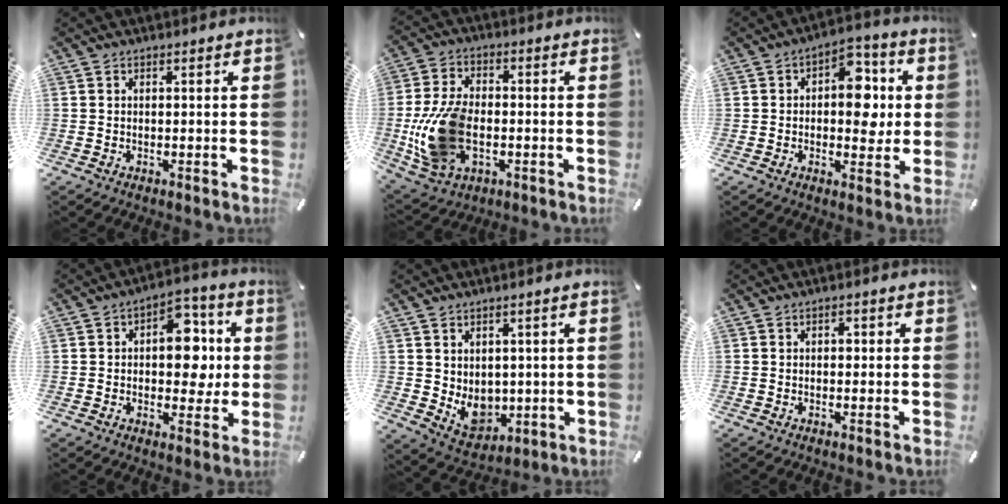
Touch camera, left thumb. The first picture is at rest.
{"total": 15.8, "force": [-3.2, 10.5, 11.4], "torque": [-0.253, 0.005, -0.054]}
{"total": 11.4, "force": [1.1, 7.6, 8.4], "torque": [-0.096, -0.004, 0.015]}
{"total": 12.2, "force": [0.9, 8.4, 8.8], "torque": [-0.104, 0.001, 0.015]}
{"total": 7.1, "force": [1.1, 6.5, 2.6], "torque": [-0.041, -0.022, 0.027]}
{"total": 1.3, "force": [0.1, 1.0, 0.7], "torque": [-0.007, 0.003, -0.003]}